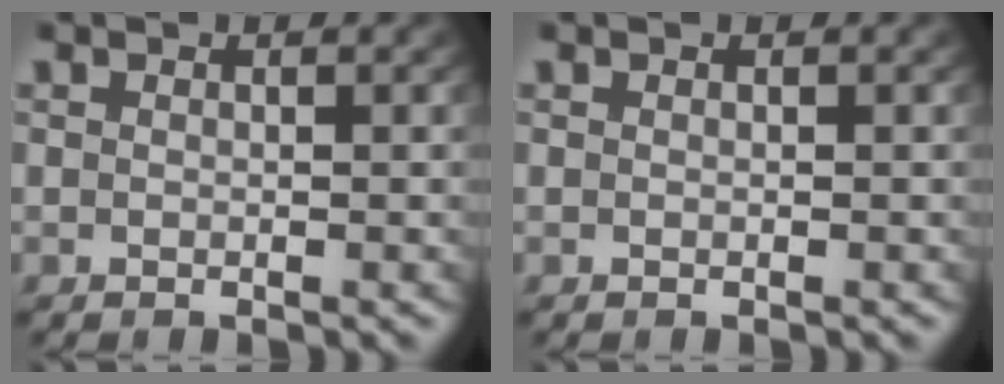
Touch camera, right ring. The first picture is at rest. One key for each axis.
{"total": 0.0}